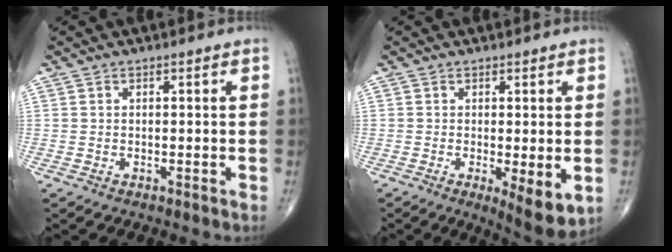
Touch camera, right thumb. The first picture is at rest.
{"total": 6.6, "force": [-1.2, 1.8, 6.2], "torque": [-0.091, -0.022, -0.016]}